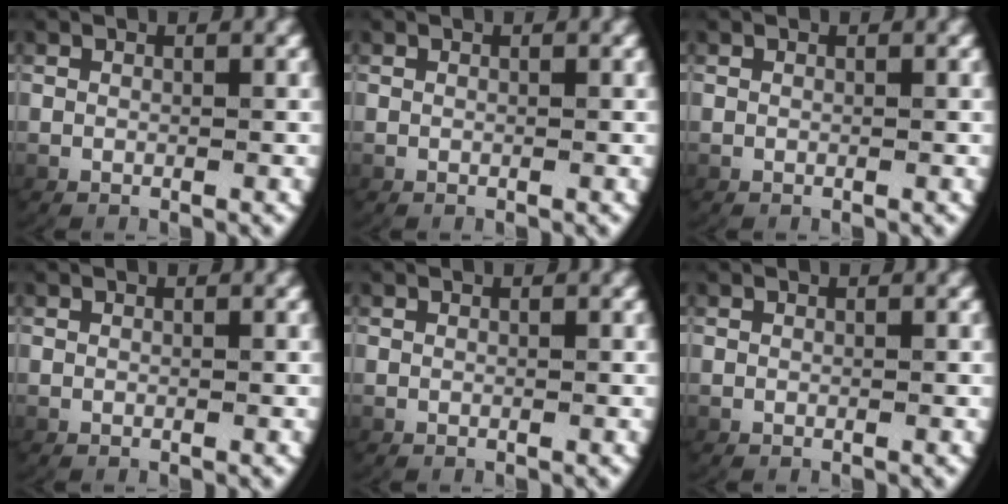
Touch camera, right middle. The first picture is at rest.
{"total": 0.0}
{"total": 0.0}
{"total": 0.0}
{"total": 0.0}
{"total": 0.0}